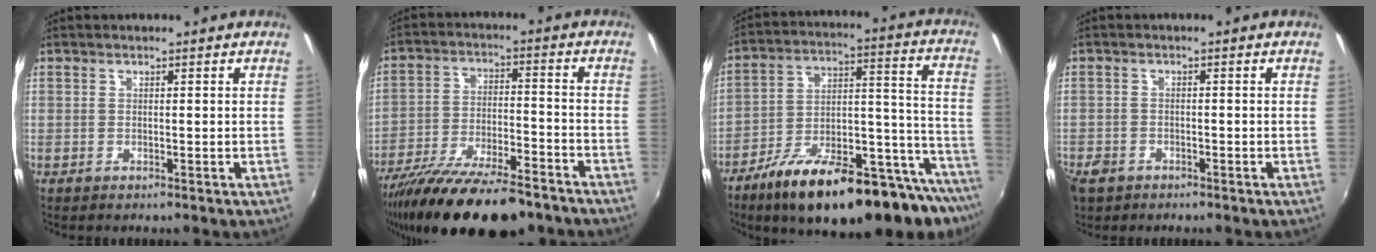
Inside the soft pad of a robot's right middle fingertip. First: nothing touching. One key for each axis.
{"total": 20.7, "fx": -16.2, "fy": 5.3, "fz": 11.7, "tx": -0.220, "ty": -0.046, "tz": -0.257}
{"total": 27.7, "fx": -20.0, "fy": 5.9, "fz": 18.2, "tx": -0.226, "ty": -0.018, "tz": -0.299}
{"total": 4.6, "fx": -3.0, "fy": 3.0, "fz": 1.7, "tx": -0.050, "ty": -0.009, "tz": -0.053}